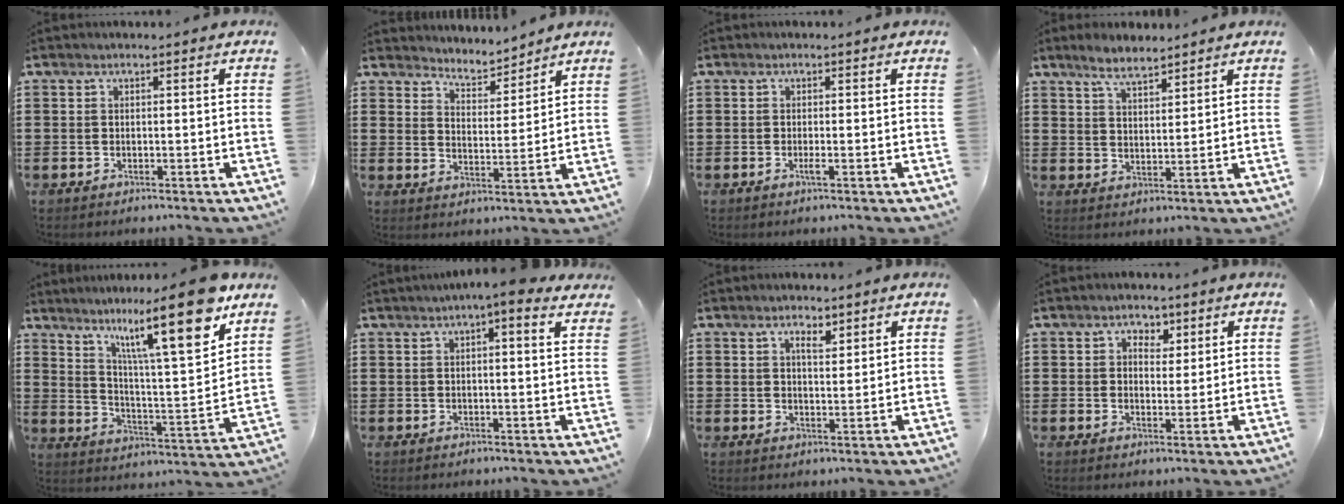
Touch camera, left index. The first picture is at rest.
{"total": 4.2, "force": [4.2, 0.6, -0.2], "torque": [-0.019, -0.024, 0.072]}
{"total": 1.0, "force": [-0.3, -0.1, 1.0], "torque": [-0.018, -0.006, -0.004]}
{"total": 4.7, "force": [4.1, 1.1, 1.9], "torque": [-0.049, -0.002, 0.077]}
{"total": 16.7, "force": [11.3, 2.8, 12.0], "torque": [-0.217, -0.049, 0.178]}
{"total": 3.6, "force": [2.4, 0.0, 2.7], "torque": [-0.049, -0.003, 0.039]}
{"total": 2.9, "force": [2.0, 1.3, 1.7], "torque": [-0.030, 0.002, 0.035]}
{"total": 2.7, "force": [1.4, 2.2, 0.9], "torque": [-0.022, 0.009, 0.020]}